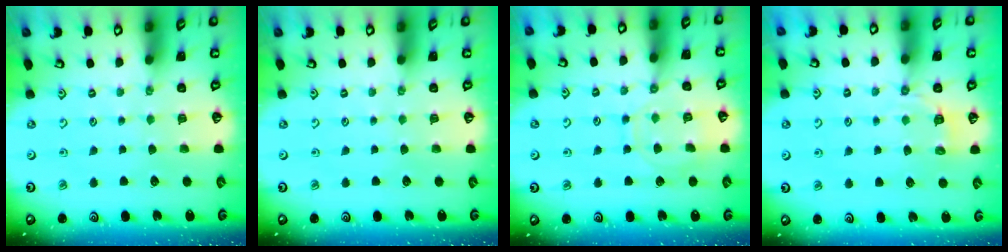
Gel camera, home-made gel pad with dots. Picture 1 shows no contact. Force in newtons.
{"total": 0.0}
{"total": 10.1, "press": 10.0, "slide": 1.0}
{"total": 3.7, "press": 2.9, "slide": 2.2}